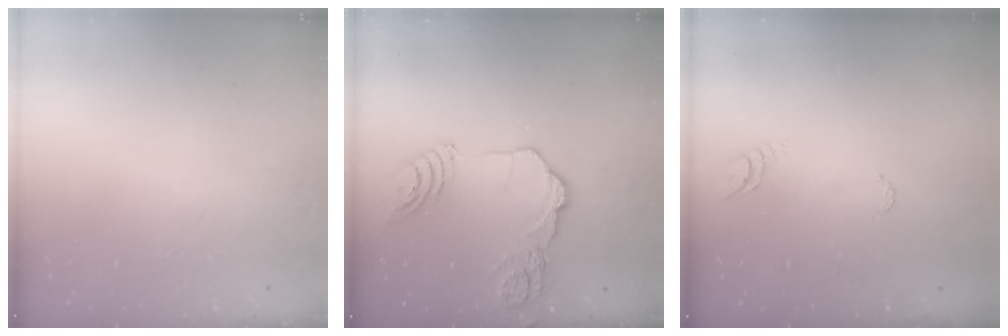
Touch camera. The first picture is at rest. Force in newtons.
{"total": 14.5, "press": 14.4, "slide": 1.5}
{"total": 5.3, "press": 5.2, "slide": 0.5}